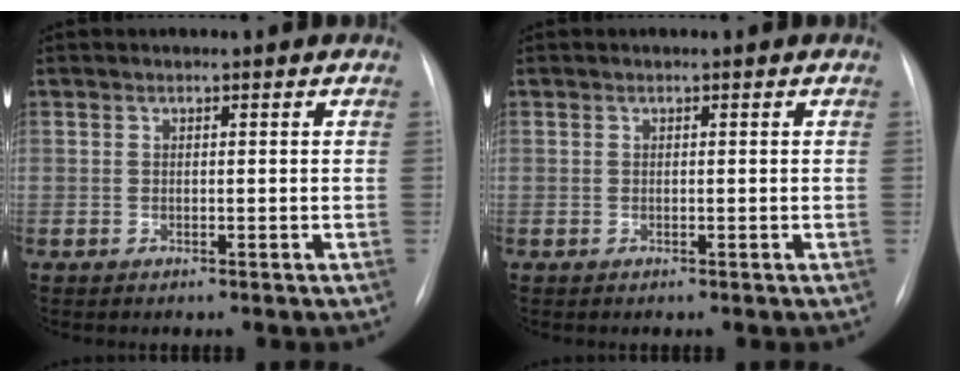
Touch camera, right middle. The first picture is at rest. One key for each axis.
{"total": 0.0}